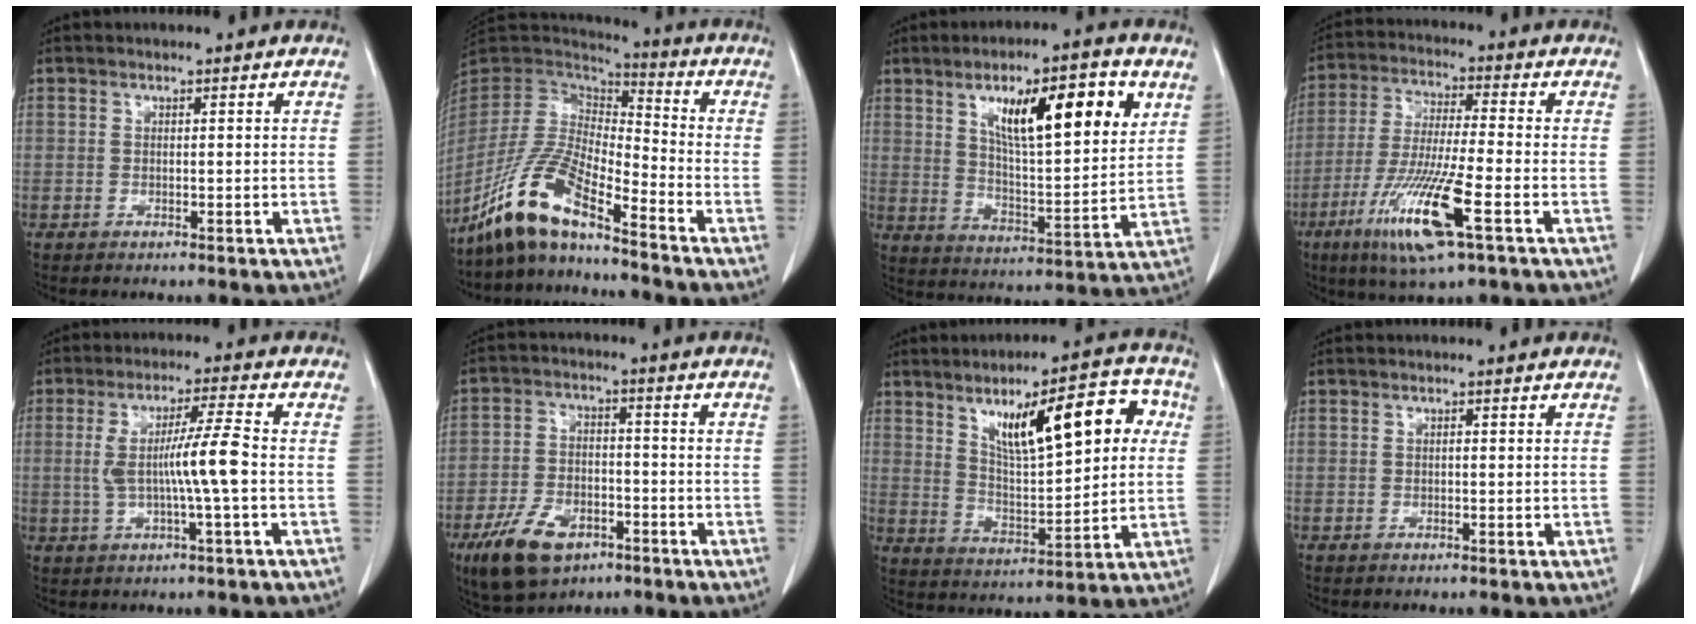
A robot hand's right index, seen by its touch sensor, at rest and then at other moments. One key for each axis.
{"total": 12.8, "fx": -9.5, "fy": 2.1, "fz": 8.3, "tx": -0.176, "ty": -0.003, "tz": -0.184}
{"total": 16.4, "fx": 7.2, "fy": 3.4, "fz": 14.3, "tx": -0.223, "ty": 0.004, "tz": 0.119}
{"total": 14.7, "fx": -6.5, "fy": 0.8, "fz": 13.2, "tx": -0.270, "ty": -0.031, "tz": -0.117}
{"total": 8.1, "fx": -0.6, "fy": -0.4, "fz": 8.1, "tx": -0.153, "ty": 0.006, "tz": -0.008}
{"total": 10.4, "fx": -6.0, "fy": 5.6, "fz": 6.3, "tx": -0.125, "ty": -0.003, "tz": -0.100}
{"total": 15.4, "fx": 5.3, "fy": 4.4, "fz": 13.8, "tx": -0.202, "ty": 0.026, "tz": 0.087}
{"total": 0.0}